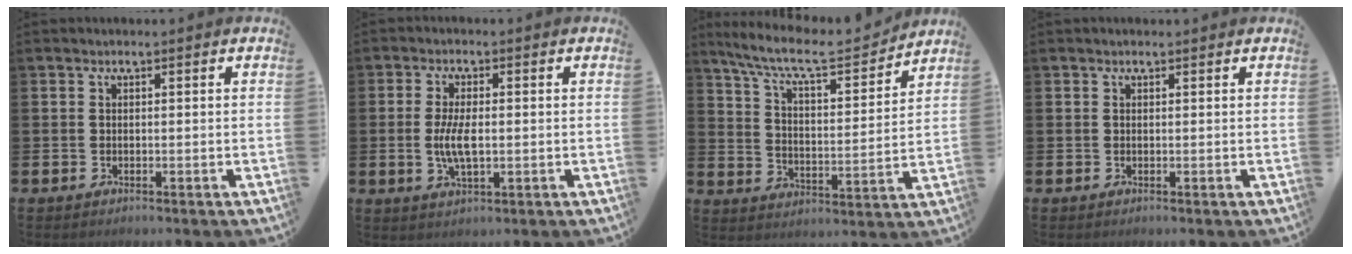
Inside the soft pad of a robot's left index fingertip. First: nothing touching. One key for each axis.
{"total": 4.9, "fx": -0.1, "fy": 2.0, "fz": 4.5, "tx": -0.079, "ty": -0.003, "tz": -0.008}
{"total": 9.5, "fx": 8.5, "fy": 1.8, "fz": 3.8, "tx": -0.102, "ty": -0.055, "tz": 0.144}
{"total": 0.0}